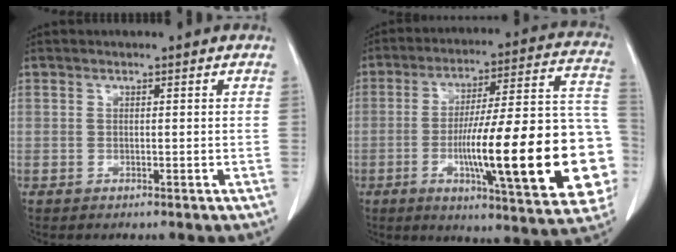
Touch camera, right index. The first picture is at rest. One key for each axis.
{"total": 27.4, "fx": -6.1, "fy": 3.8, "fz": 26.5, "tx": -0.306, "ty": 0.012, "tz": -0.085}